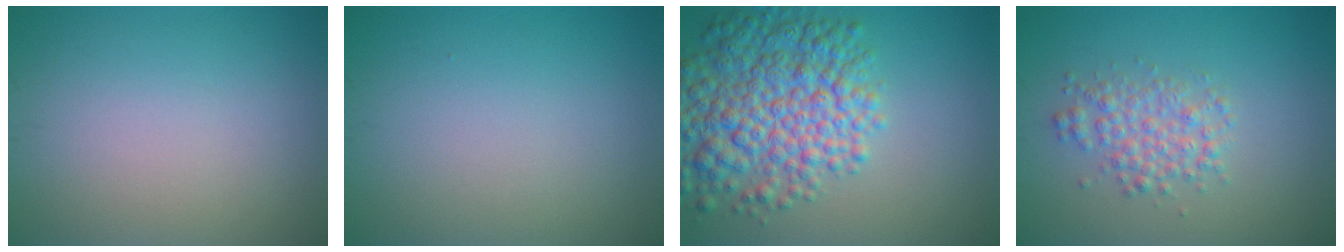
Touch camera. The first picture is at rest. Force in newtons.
{"total": 0.0}
{"total": 8.9, "press": 8.9, "slide": 0.3}
{"total": 3.0, "press": 3.0, "slide": 0.1}